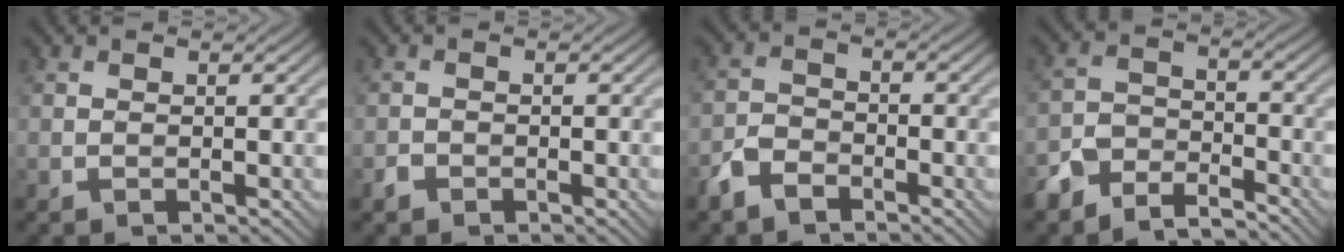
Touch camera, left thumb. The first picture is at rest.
{"total": 1.1, "force": [-0.8, 0.7, 0.3], "torque": [-0.005, -0.001, -0.018]}
{"total": 4.1, "force": [-3.2, 2.0, 1.7], "torque": [-0.037, -0.005, -0.076]}
{"total": 6.6, "force": [-5.7, 2.6, 2.2], "torque": [-0.047, -0.005, -0.121]}